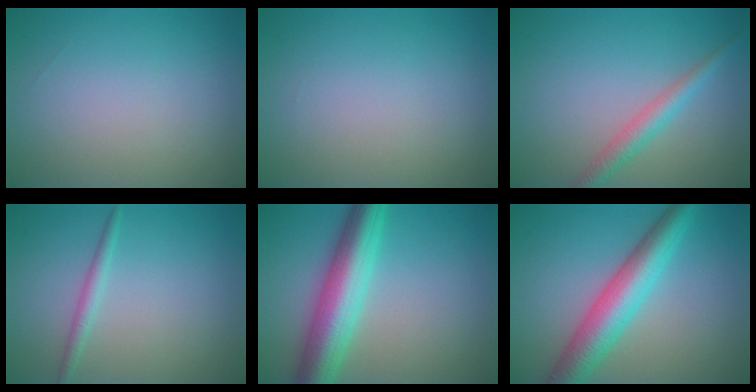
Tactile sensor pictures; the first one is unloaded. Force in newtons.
{"total": 0.0}
{"total": 2.5, "press": 2.5, "slide": 0.1}
{"total": 1.3, "press": 1.3, "slide": 0.1}
{"total": 7.5, "press": 7.5, "slide": 0.2}
{"total": 6.5, "press": 6.5, "slide": 0.1}